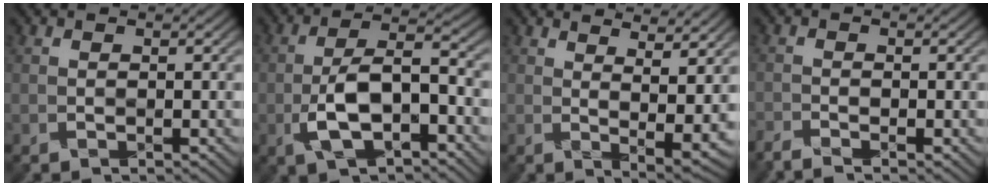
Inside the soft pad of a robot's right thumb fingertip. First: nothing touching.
{"total": 9.0, "force": [-3.4, 4.0, 7.3], "torque": [-0.137, 0.008, -0.070]}
{"total": 7.0, "force": [4.4, 1.0, 5.3], "torque": [-0.083, 0.001, 0.065]}
{"total": 2.2, "force": [-2.0, 0.3, 0.8], "torque": [-0.022, -0.004, -0.047]}